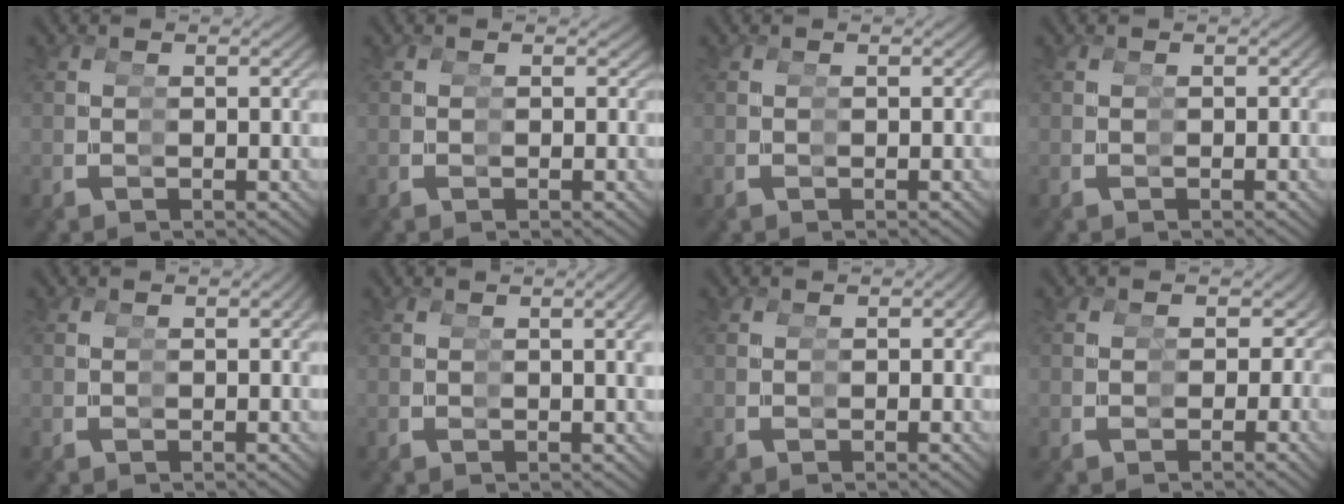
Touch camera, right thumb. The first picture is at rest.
{"total": 1.0, "force": [0.3, 0.9, 0.0], "torque": [0.009, -0.008, 0.004]}
{"total": 0.6, "force": [-0.1, 0.6, 0.0], "torque": [0.004, -0.007, 0.000]}
{"total": 0.8, "force": [-0.2, 0.8, 0.3], "torque": [0.002, -0.009, -0.001]}
{"total": 0.8, "force": [0.0, 0.5, 0.7], "torque": [-0.007, -0.007, 0.001]}
{"total": 1.5, "force": [0.3, -0.4, 1.4], "torque": [-0.020, 0.009, 0.007]}
{"total": 1.2, "force": [-0.1, 1.0, 0.6], "torque": [-0.001, -0.010, 0.000]}
{"total": 4.2, "force": [0.0, 3.7, 1.9], "torque": [-0.007, -0.021, 0.003]}